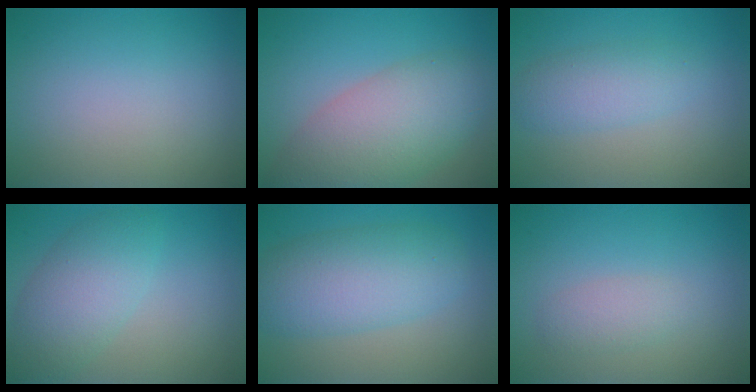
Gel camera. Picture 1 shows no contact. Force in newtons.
{"total": 7.6, "press": 7.5, "slide": 0.6}
{"total": 2.8, "press": 2.8, "slide": 0.1}
{"total": 4.7, "press": 4.7, "slide": 0.2}
{"total": 6.3, "press": 6.3, "slide": 0.5}
{"total": 1.7, "press": 1.7, "slide": 0.2}